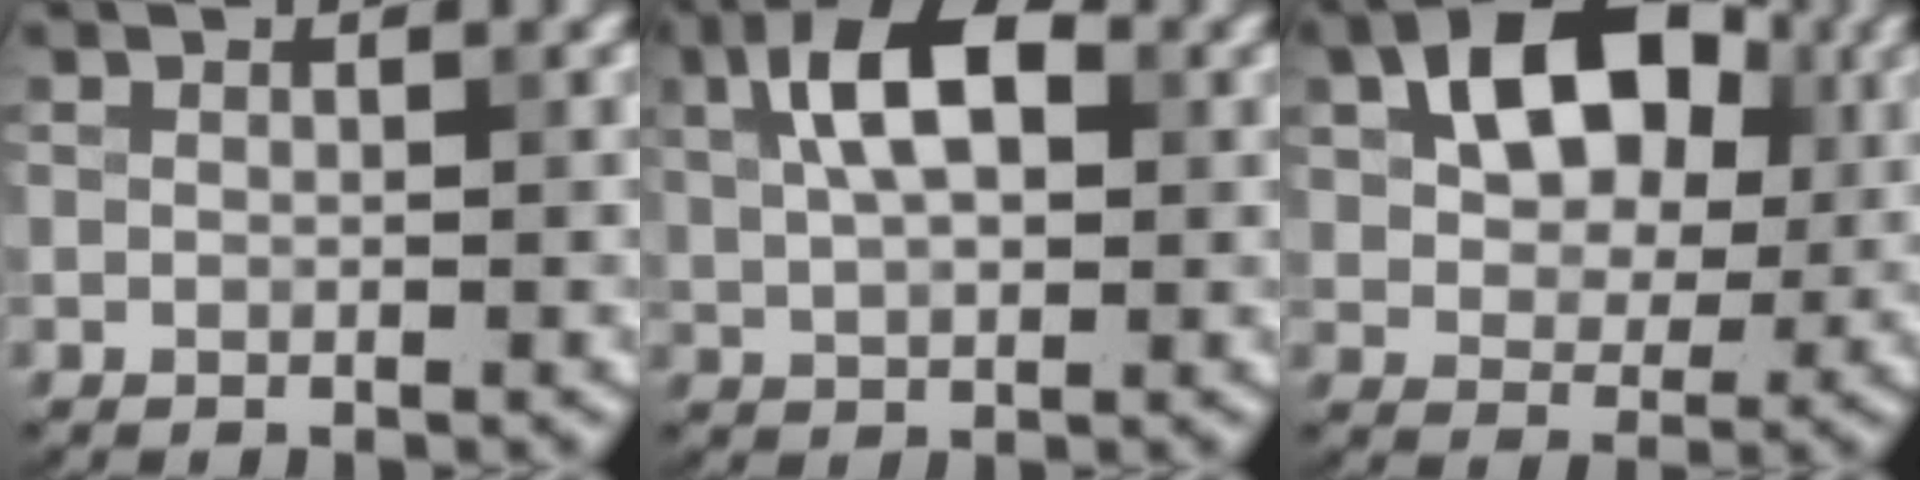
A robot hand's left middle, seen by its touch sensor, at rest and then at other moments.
{"total": 7.5, "force": [2.3, 4.0, 5.9], "torque": [-0.105, 0.023, 0.024]}
{"total": 10.2, "force": [3.0, 6.6, 7.2], "torque": [-0.115, 0.019, 0.032]}